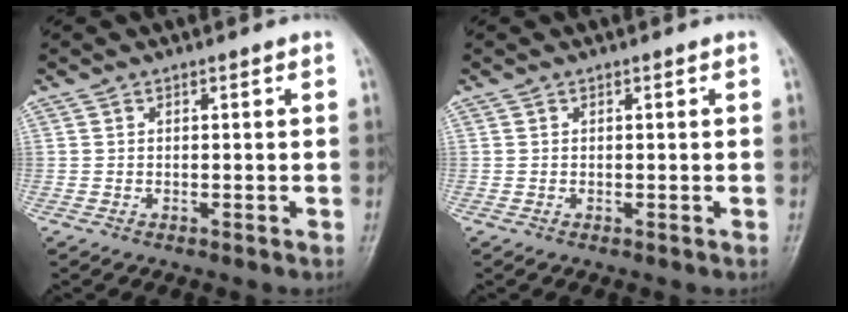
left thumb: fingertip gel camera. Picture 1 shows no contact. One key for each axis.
{"total": 0.0}